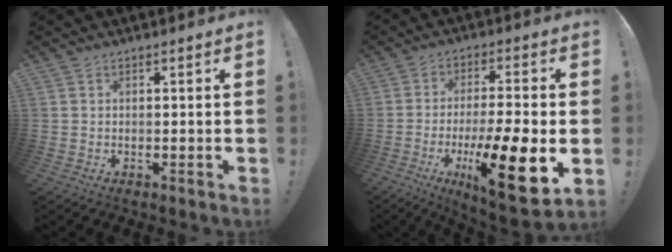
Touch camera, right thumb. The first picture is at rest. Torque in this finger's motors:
{"motor_torque": [0.41, 0.69, 1.52, -1.25, 0.50]}